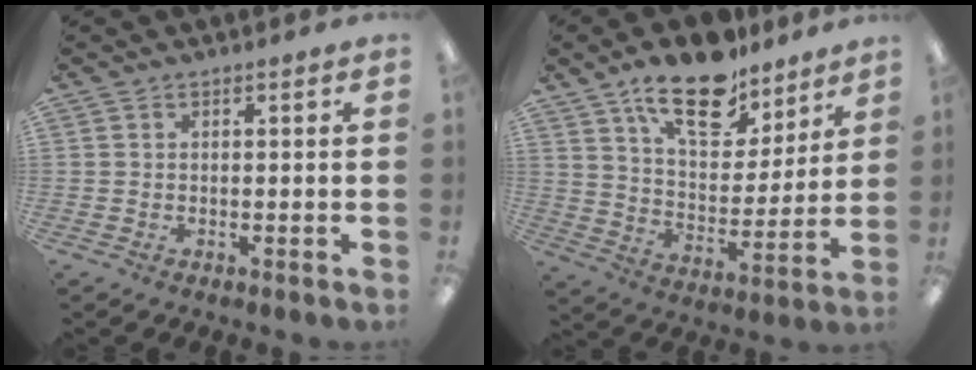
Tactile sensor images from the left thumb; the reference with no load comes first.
{"total": 17.8, "force": [12.8, 8.4, 9.2], "torque": [-0.145, -0.069, 0.222]}